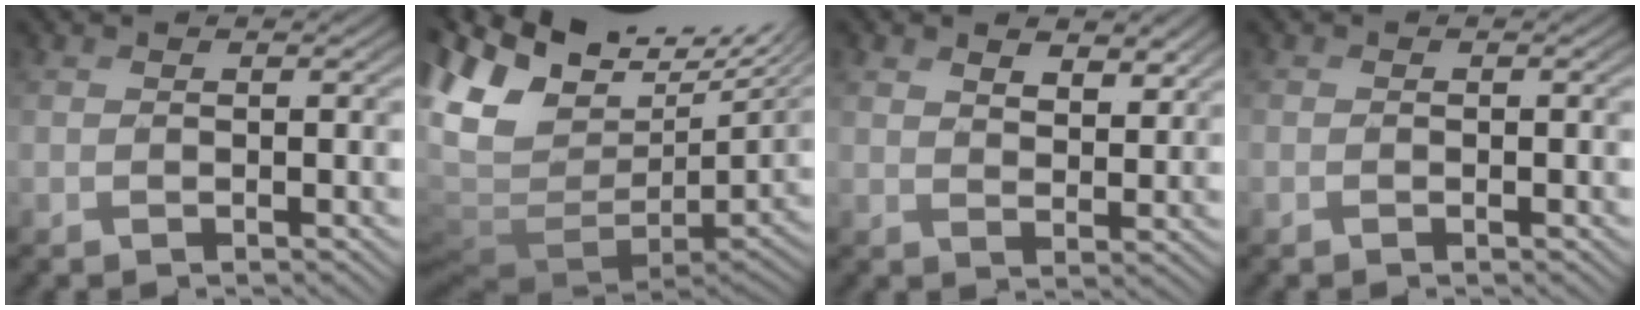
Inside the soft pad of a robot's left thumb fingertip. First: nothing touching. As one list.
[{"total": 14.0, "force": [1.6, 7.8, 11.6], "torque": [-0.198, -0.003, 0.076]}, {"total": 5.0, "force": [3.2, 2.5, 2.8], "torque": [-0.055, -0.008, 0.064]}, {"total": 0.5, "force": [-0.4, 0.3, 0.1], "torque": [0.000, 0.000, -0.004]}]